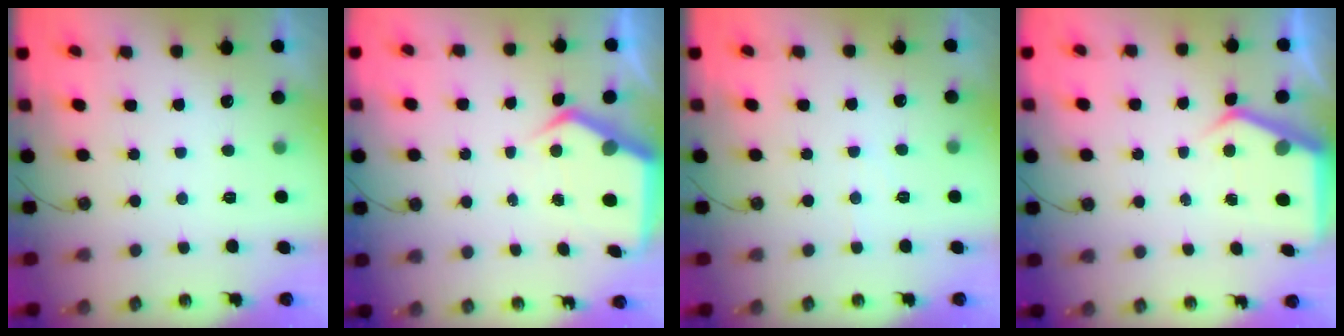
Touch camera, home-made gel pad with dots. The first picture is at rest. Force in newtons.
{"total": 6.5, "press": 6.5, "slide": 0.6}
{"total": 4.9, "press": 4.8, "slide": 0.7}
{"total": 5.3, "press": 5.3, "slide": 0.5}